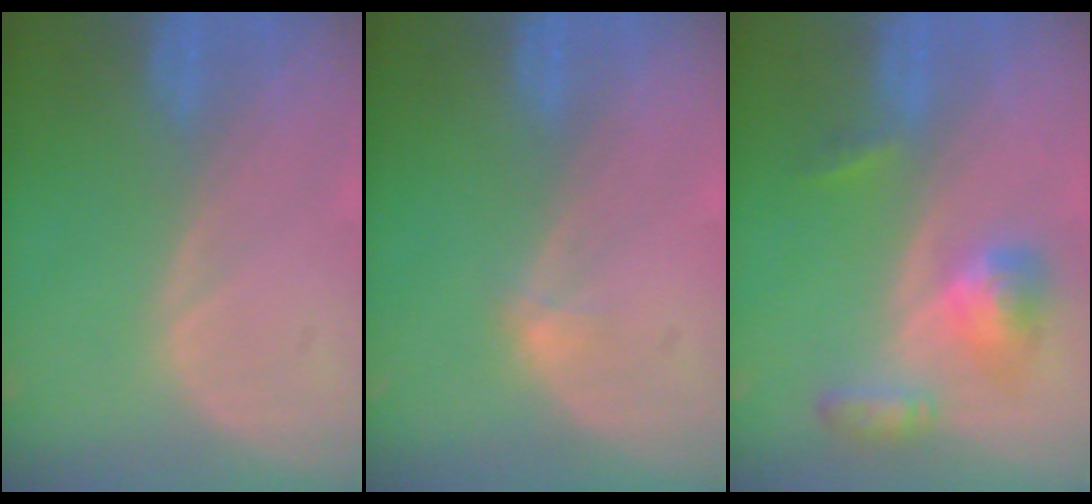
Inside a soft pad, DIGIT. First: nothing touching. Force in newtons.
{"total": 1.1, "press": 0.8, "slide": 0.7}
{"total": 5.6, "press": 5.1, "slide": 2.4}